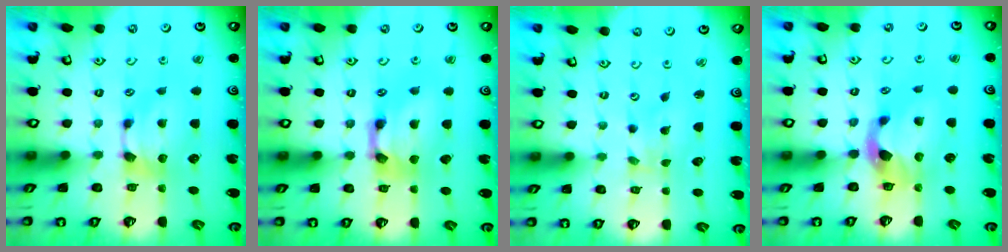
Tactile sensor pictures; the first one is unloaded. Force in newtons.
{"total": 4.6, "press": 4.6, "slide": 0.4}
{"total": 5.9, "press": 5.8, "slide": 0.7}
{"total": 2.3, "press": 1.9, "slide": 1.3}